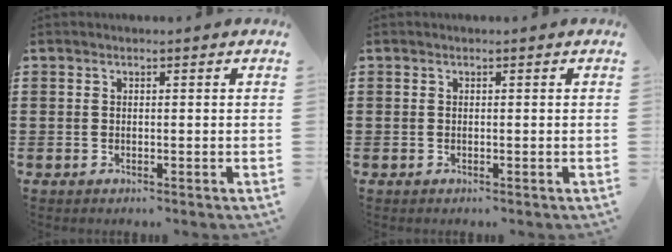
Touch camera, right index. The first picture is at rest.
{"total": 0.0}